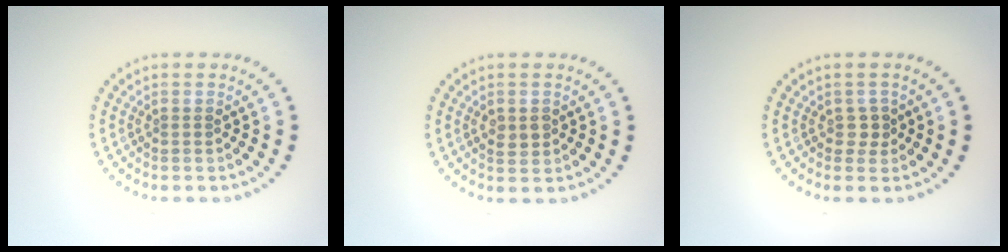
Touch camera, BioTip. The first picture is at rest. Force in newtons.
{"total": 1.5, "press": 1.5, "slide": 0.1}
{"total": 1.1, "press": 0.9, "slide": 0.6}